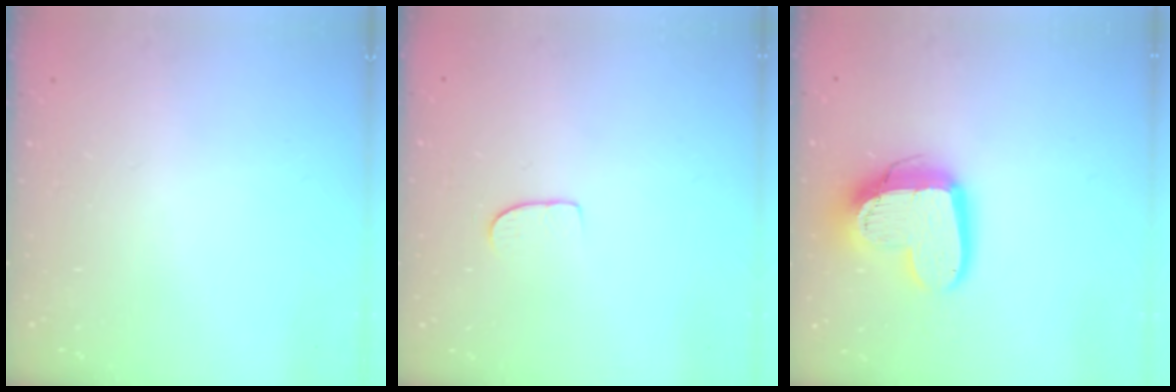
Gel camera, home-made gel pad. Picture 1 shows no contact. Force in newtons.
{"total": 5.4, "press": 5.4, "slide": 0.3}
{"total": 15.6, "press": 15.5, "slide": 1.6}